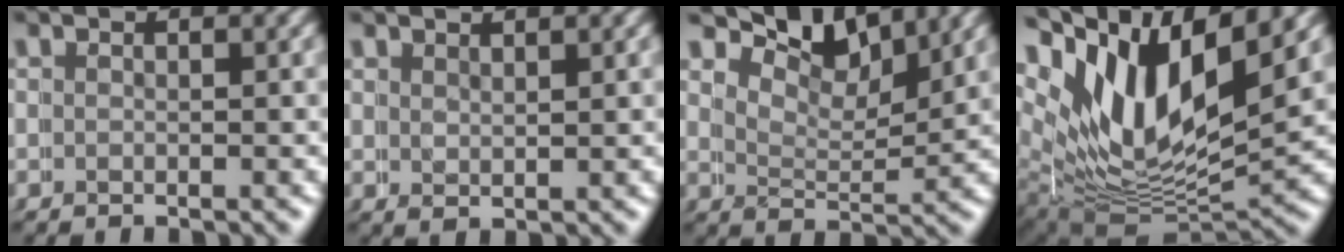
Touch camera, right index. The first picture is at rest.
{"total": 2.1, "force": [1.7, 0.2, 1.1], "torque": [-0.017, -0.003, 0.039]}
{"total": 5.6, "force": [5.5, 0.4, 1.0], "torque": [-0.023, 0.002, 0.090]}
{"total": 14.8, "force": [5.2, 10.2, 9.3], "torque": [-0.173, 0.010, 0.068]}